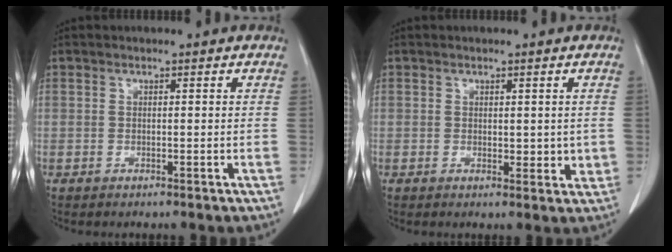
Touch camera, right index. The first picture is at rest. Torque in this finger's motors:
{"motor_torque": [0.12, 0.17, 0.15, 0.01]}